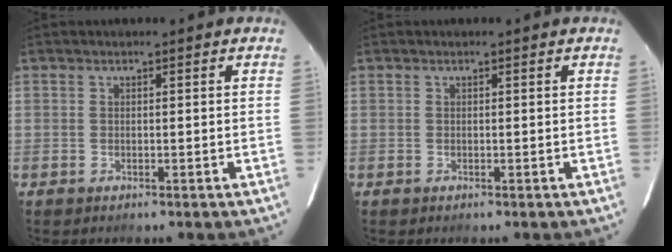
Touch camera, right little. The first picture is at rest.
{"total": 0.0}